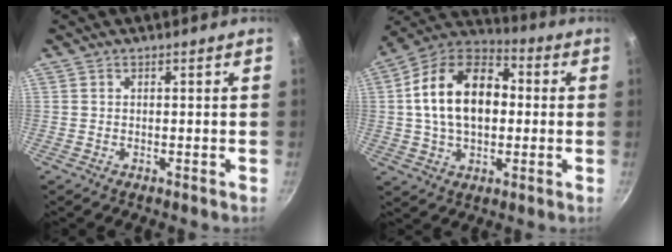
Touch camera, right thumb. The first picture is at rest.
{"total": 18.9, "force": [1.4, 12.5, 14.2], "torque": [-0.214, 0.032, 0.008]}